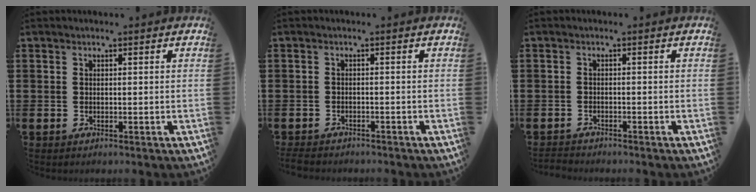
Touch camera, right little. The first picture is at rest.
{"total": 1.4, "force": [-1.4, 0.3, 0.2], "torque": [-0.008, 0.001, -0.030]}
{"total": 1.1, "force": [-1.1, 0.1, 0.0], "torque": [-0.002, 0.001, -0.023]}